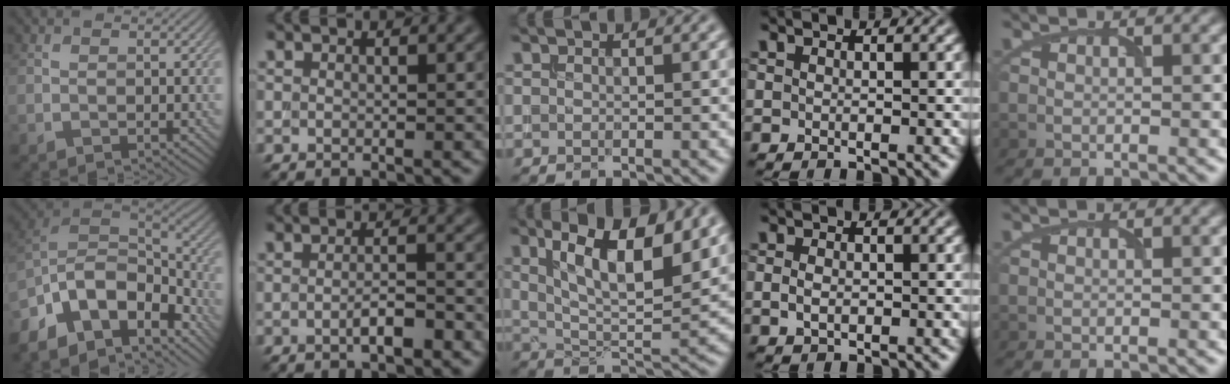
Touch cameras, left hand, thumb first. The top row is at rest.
{"thumb": {"total": 14.3, "force": [-8.7, 7.3, 8.6], "torque": [-0.225, -0.023, -0.140]}, "index": {"total": 2.2, "force": [-0.8, 0.5, 2.0], "torque": [-0.034, 0.005, -0.015]}, "middle": {"total": 9.5, "force": [4.2, 3.4, 7.8], "torque": [-0.128, 0.001, 0.074]}, "ring": {"total": 1.4, "force": [-0.1, 1.0, 1.1], "torque": [-0.025, -0.002, -0.001]}}